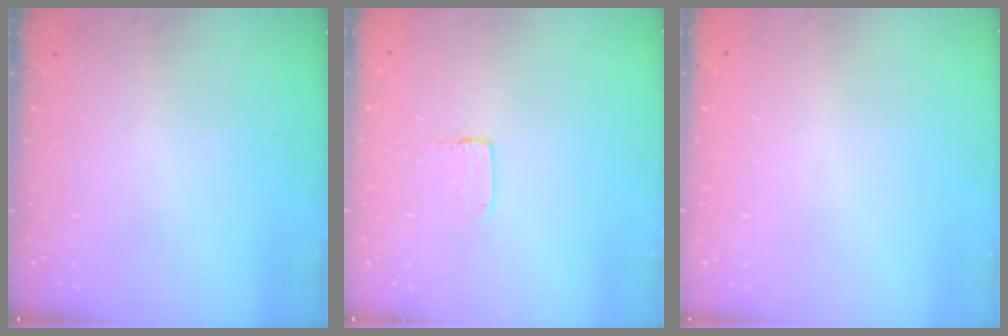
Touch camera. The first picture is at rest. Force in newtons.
{"total": 1.7, "press": 1.6, "slide": 0.1}
{"total": 0.0}